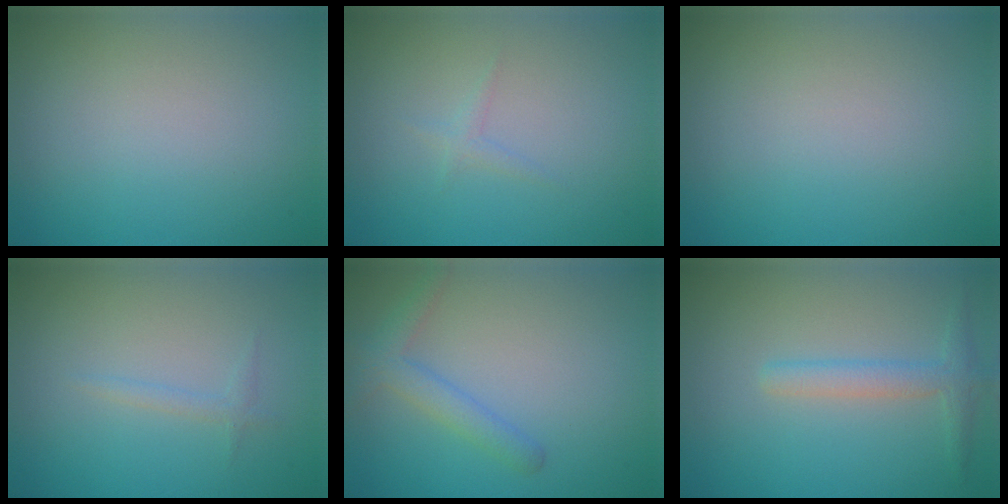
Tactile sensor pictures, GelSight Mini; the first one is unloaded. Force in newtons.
{"total": 0.7, "press": 0.7, "slide": 0.0}
{"total": 0.0}
{"total": 0.8, "press": 0.8, "slide": 0.1}
{"total": 2.3, "press": 2.3, "slide": 0.1}
{"total": 2.2, "press": 2.2, "slide": 0.1}